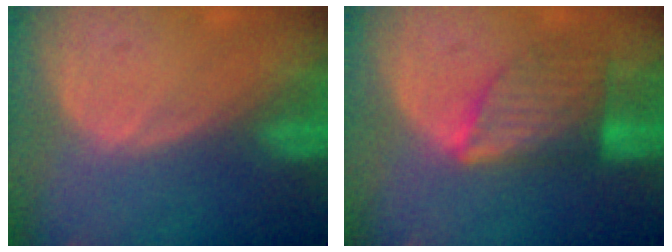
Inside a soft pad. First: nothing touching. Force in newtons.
{"total": 6.6, "press": 6.5, "slide": 1.0}